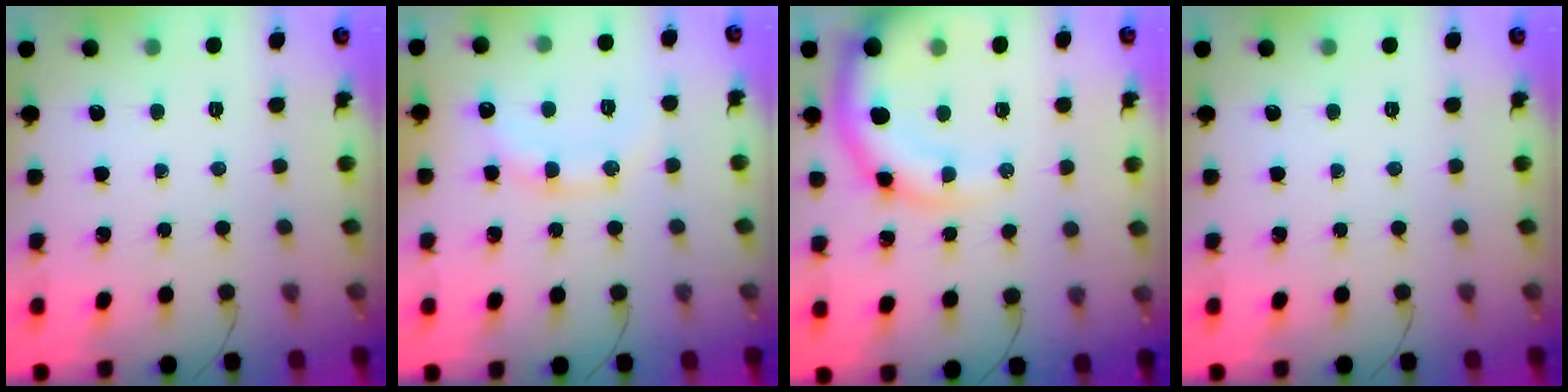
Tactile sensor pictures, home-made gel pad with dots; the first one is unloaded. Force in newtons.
{"total": 12.9, "press": 12.9, "slide": 1.0}
{"total": 10.7, "press": 10.3, "slide": 3.0}
{"total": 0.0}